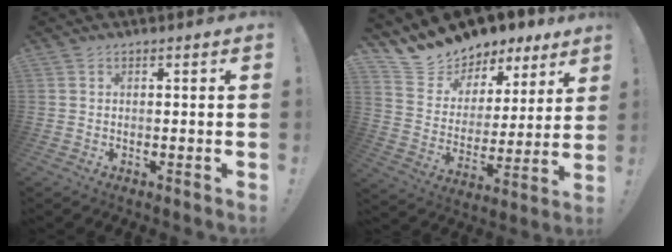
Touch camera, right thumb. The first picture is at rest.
{"total": 11.9, "force": [10.8, 5.0, 1.0], "torque": [-0.040, -0.098, 0.198]}